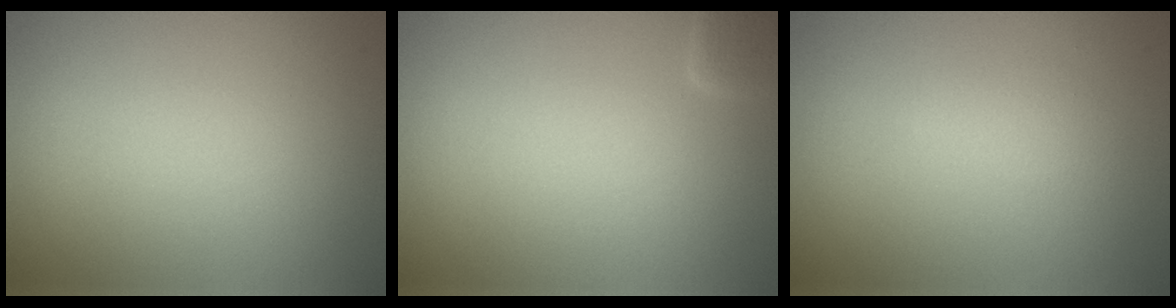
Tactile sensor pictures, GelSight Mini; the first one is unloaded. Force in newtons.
{"total": 1.6, "press": 1.6, "slide": 0.1}
{"total": 1.1, "press": 1.1, "slide": 0.0}